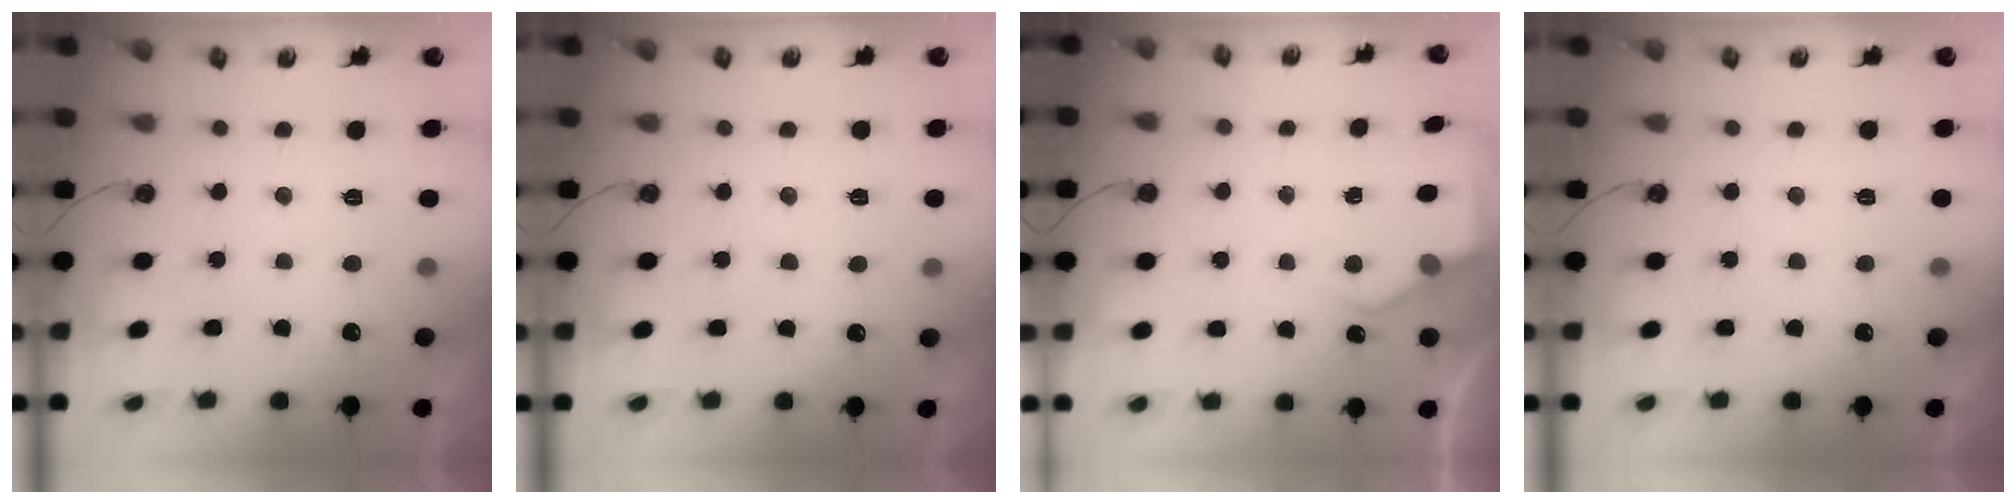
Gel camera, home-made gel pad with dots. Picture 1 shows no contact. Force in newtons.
{"total": 6.5, "press": 6.5, "slide": 0.7}
{"total": 2.8, "press": 2.8, "slide": 0.4}
{"total": 2.8, "press": 2.8, "slide": 0.5}